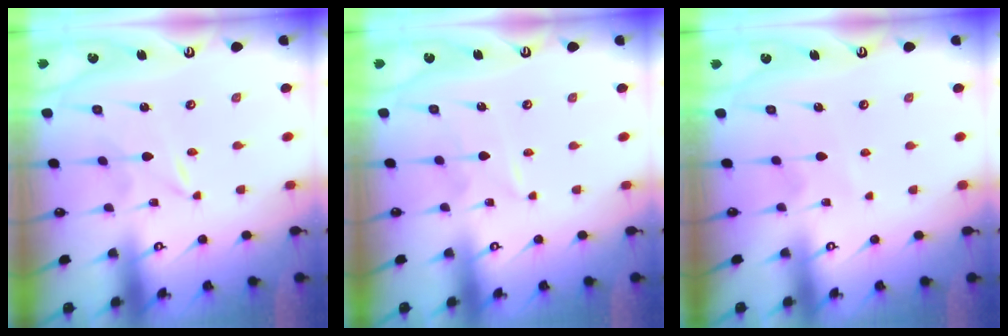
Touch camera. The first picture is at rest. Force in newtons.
{"total": 2.4, "press": 2.3, "slide": 0.3}
{"total": 3.5, "press": 3.5, "slide": 0.4}